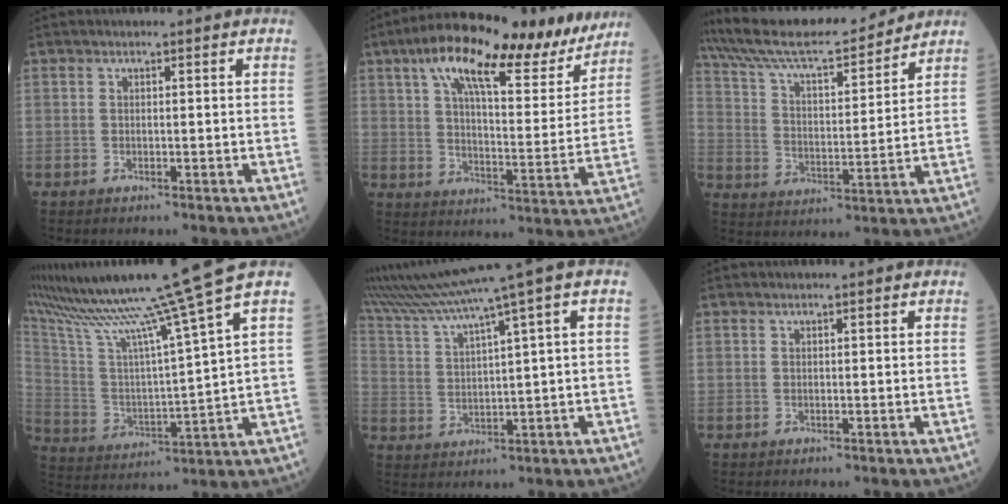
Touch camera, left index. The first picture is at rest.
{"total": 20.0, "force": [14.5, 4.9, 12.9], "torque": [-0.200, 0.021, 0.216]}
{"total": 18.4, "force": [16.8, 2.2, 7.2], "torque": [-0.133, 0.014, 0.279]}
{"total": 20.5, "force": [16.6, -3.6, 11.6], "torque": [-0.216, -0.039, 0.283]}
{"total": 12.5, "force": [9.3, -2.1, 8.2], "torque": [-0.153, 0.013, 0.170]}
{"total": 0.0}